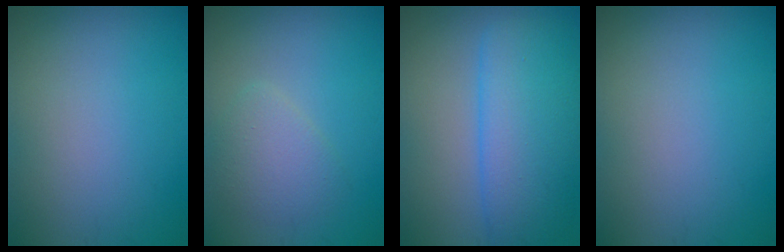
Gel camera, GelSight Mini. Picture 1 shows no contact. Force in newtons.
{"total": 2.5, "press": 2.5, "slide": 0.1}
{"total": 7.0, "press": 7.0, "slide": 0.6}
{"total": 0.0}